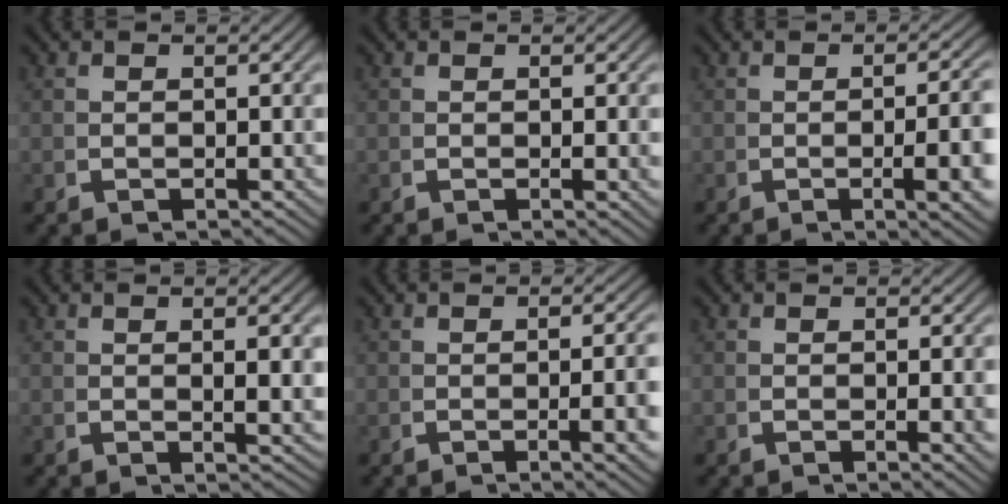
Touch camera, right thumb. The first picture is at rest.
{"total": 0.7, "force": [0.0, 0.1, 0.7], "torque": [-0.012, 0.001, 0.000]}
{"total": 5.1, "force": [-1.2, 1.3, 4.8], "torque": [-0.070, 0.003, -0.014]}
{"total": 2.0, "force": [0.4, 0.3, 1.9], "torque": [-0.029, -0.002, 0.009]}
{"total": 3.7, "force": [-1.0, 0.8, 3.5], "torque": [-0.047, 0.006, -0.014]}
{"total": 1.5, "force": [-0.1, 0.3, 1.5], "torque": [-0.019, 0.002, -0.002]}